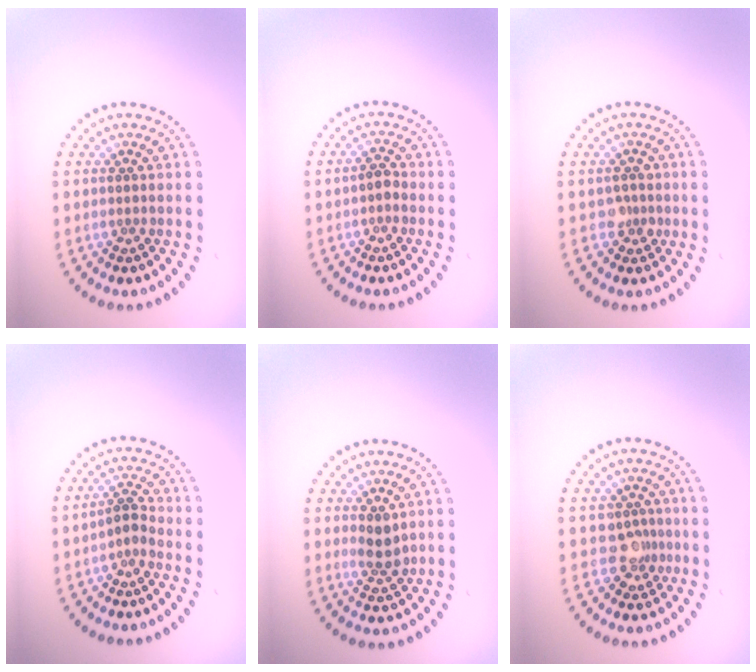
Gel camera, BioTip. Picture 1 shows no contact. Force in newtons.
{"total": 1.1, "press": 1.0, "slide": 0.5}
{"total": 1.6, "press": 1.3, "slide": 0.8}
{"total": 1.6, "press": 1.1, "slide": 1.2}
{"total": 1.9, "press": 1.8, "slide": 0.5}
{"total": 2.1, "press": 1.6, "slide": 1.4}